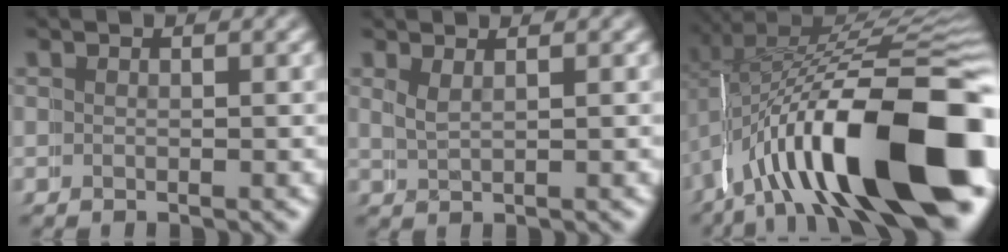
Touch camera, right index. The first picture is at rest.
{"total": 1.2, "force": [1.2, -0.1, -0.3], "torque": [-0.006, -0.002, 0.020]}
{"total": 17.8, "force": [-5.5, 7.9, 15.0], "torque": [-0.238, -0.022, -0.070]}